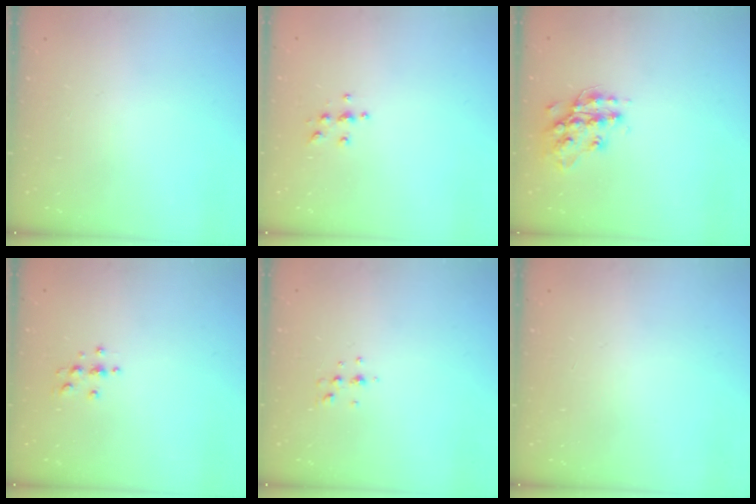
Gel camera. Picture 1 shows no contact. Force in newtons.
{"total": 4.6, "press": 4.6, "slide": 0.5}
{"total": 14.4, "press": 14.4, "slide": 0.7}
{"total": 3.3, "press": 3.3, "slide": 0.5}
{"total": 4.1, "press": 3.7, "slide": 1.8}
{"total": 0.0}